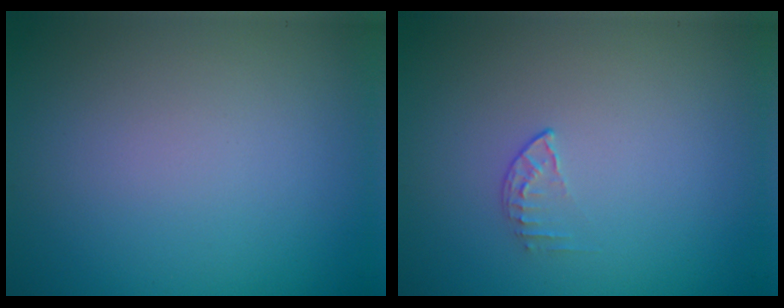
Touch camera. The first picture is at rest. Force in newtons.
{"total": 0.8, "press": 0.6, "slide": 0.6}